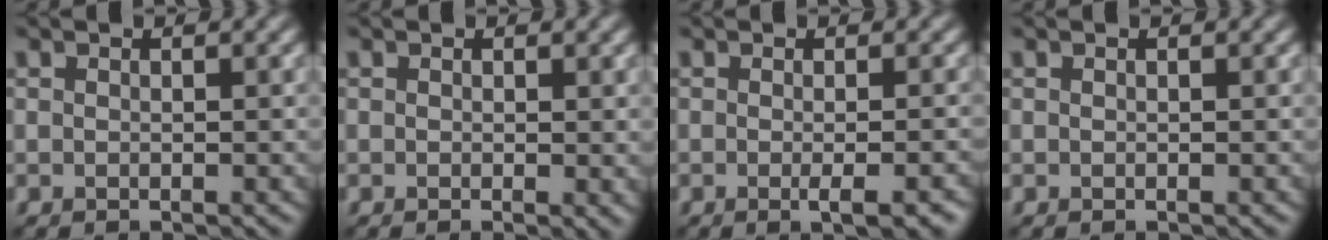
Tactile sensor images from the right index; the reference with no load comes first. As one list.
[{"total": 1.0, "force": [0.0, 0.1, 1.0], "torque": [-0.010, -0.004, -0.001]}, {"total": 3.3, "force": [-0.9, 1.0, 3.0], "torque": [-0.030, -0.002, -0.009]}, {"total": 0.0}]